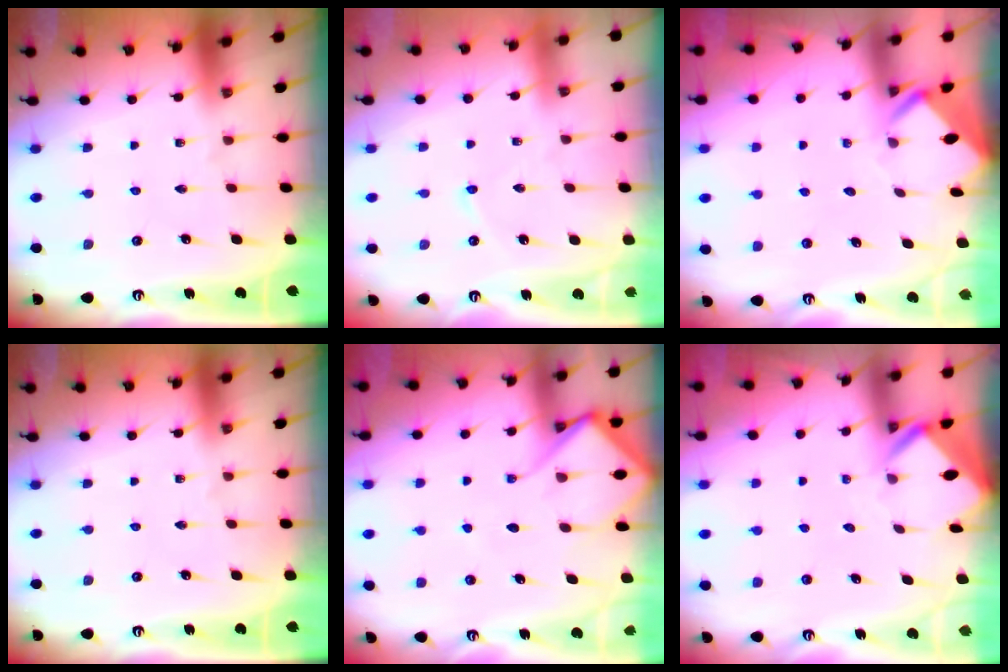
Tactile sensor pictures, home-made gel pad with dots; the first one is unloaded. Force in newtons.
{"total": 2.2, "press": 2.2, "slide": 0.2}
{"total": 3.4, "press": 3.4, "slide": 0.1}
{"total": 0.0}
{"total": 8.9, "press": 8.8, "slide": 0.8}
{"total": 2.8, "press": 2.8, "slide": 0.2}